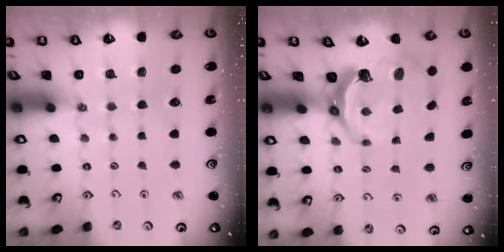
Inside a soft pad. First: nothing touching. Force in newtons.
{"total": 8.0, "press": 6.4, "slide": 4.8}